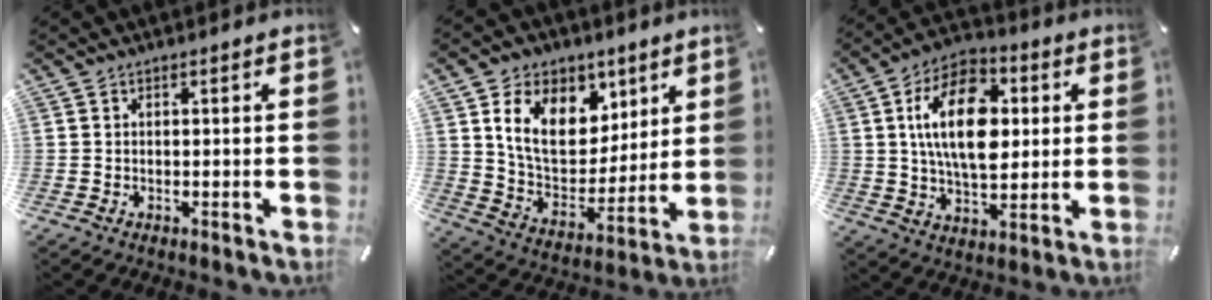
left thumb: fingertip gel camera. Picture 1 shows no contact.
{"total": 15.7, "force": [7.4, 11.4, 7.9], "torque": [-0.138, -0.028, 0.143]}
{"total": 17.7, "force": [2.9, 10.5, 13.9], "torque": [-0.260, 0.008, 0.047]}